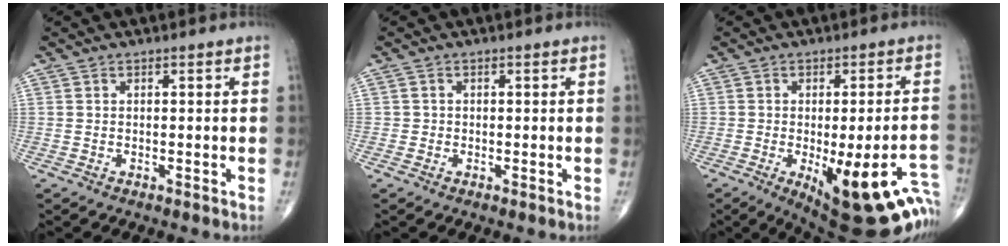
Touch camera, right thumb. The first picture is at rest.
{"total": 0.8, "force": [-0.2, 0.7, -0.1], "torque": [0.004, 0.005, -0.006]}
{"total": 22.3, "force": [-9.2, 7.7, 18.9], "torque": [-0.178, 0.015, -0.105]}